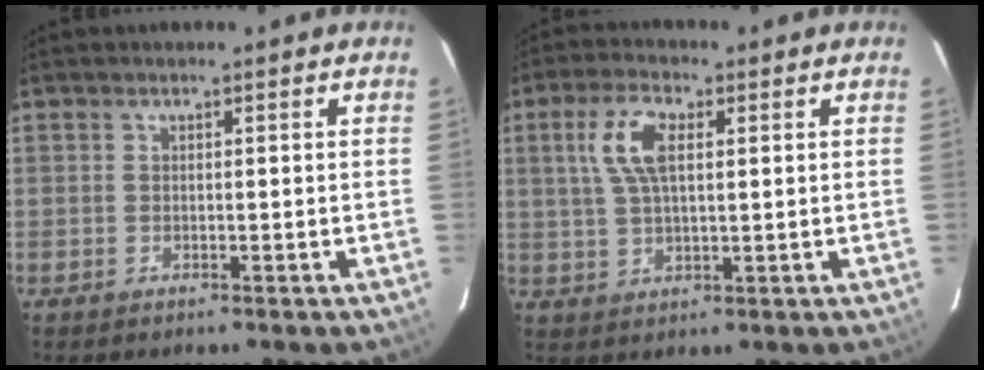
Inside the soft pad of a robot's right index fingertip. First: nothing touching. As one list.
[{"total": 7.9, "force": [2.3, 3.4, 6.8], "torque": [-0.137, 0.013, 0.045]}]